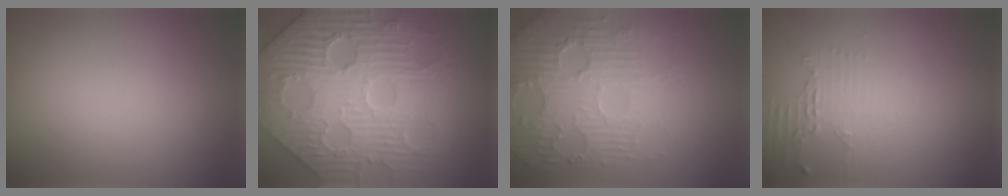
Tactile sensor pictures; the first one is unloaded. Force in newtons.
{"total": 9.6, "press": 7.6, "slide": 5.8}
{"total": 5.5, "press": 3.8, "slide": 4.0}
{"total": 2.0, "press": 1.4, "slide": 1.4}